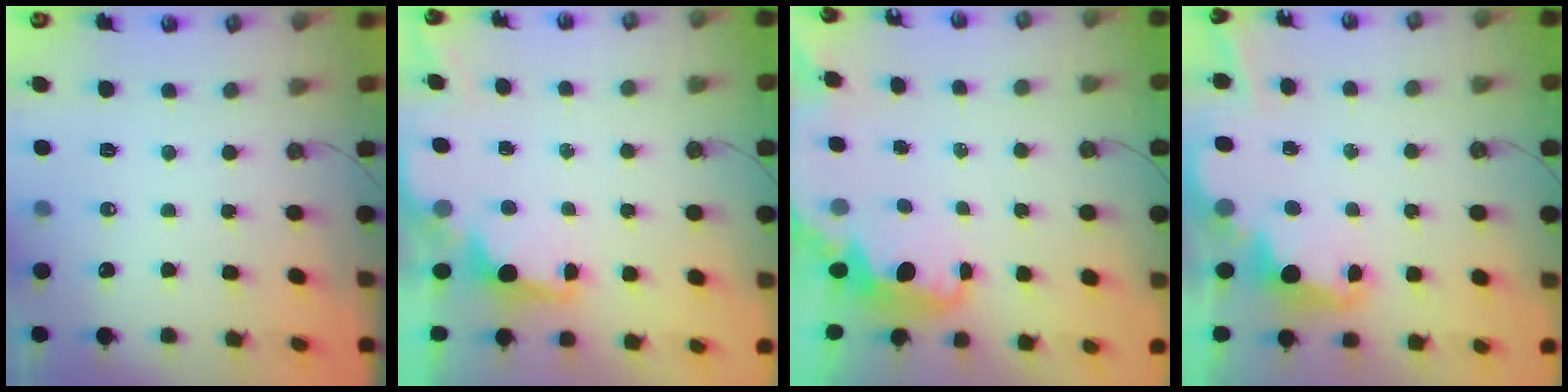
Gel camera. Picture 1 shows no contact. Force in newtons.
{"total": 1.9, "press": 1.7, "slide": 0.8}
{"total": 3.8, "press": 3.7, "slide": 0.4}
{"total": 4.3, "press": 4.2, "slide": 0.5}